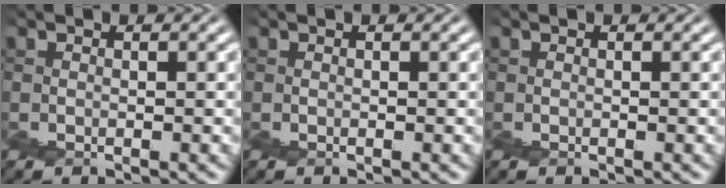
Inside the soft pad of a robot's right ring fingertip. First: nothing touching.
{"total": 0.0}
{"total": 0.0}